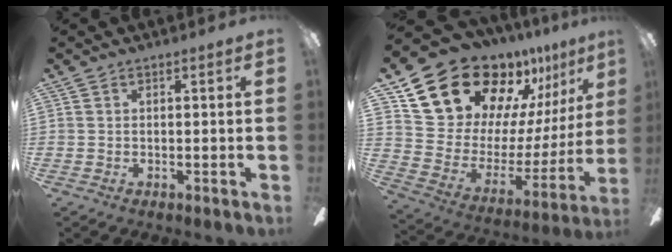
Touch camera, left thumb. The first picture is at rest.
{"total": 21.7, "force": [17.5, 10.7, 7.2], "torque": [-0.132, -0.133, 0.332]}